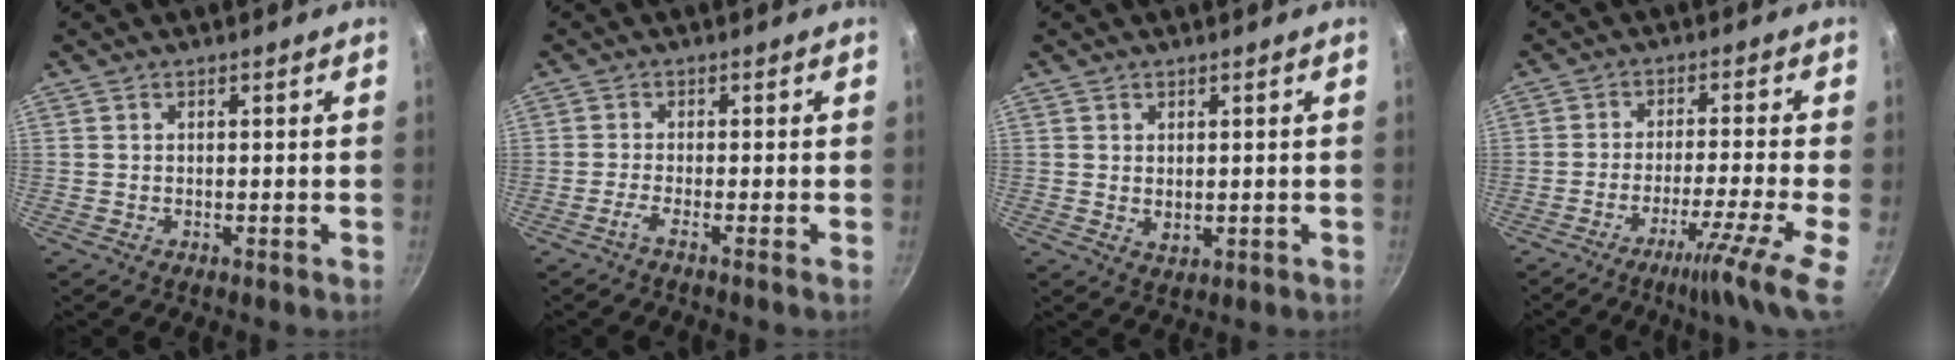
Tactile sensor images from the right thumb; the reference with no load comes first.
{"total": 2.0, "force": [-1.2, -0.5, 1.5], "torque": [-0.043, 0.004, -0.030]}
{"total": 2.1, "force": [0.6, 1.5, 1.4], "torque": [-0.018, -0.011, 0.012]}
{"total": 9.8, "force": [-5.3, -0.7, 8.3], "torque": [-0.129, 0.021, -0.089]}